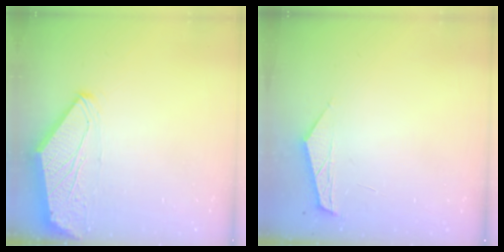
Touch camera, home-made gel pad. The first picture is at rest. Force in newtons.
{"total": 2.7, "press": 2.7, "slide": 0.4}